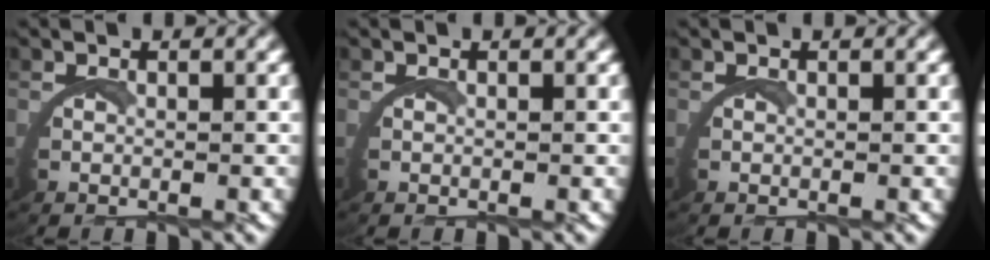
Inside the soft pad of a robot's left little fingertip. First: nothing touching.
{"total": 0.0}
{"total": 0.0}